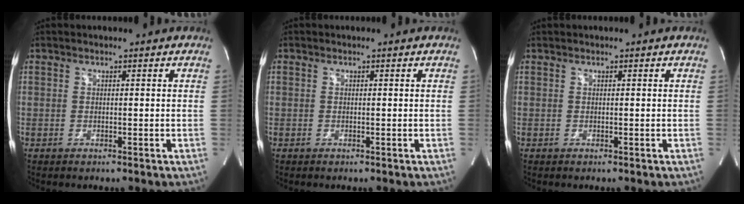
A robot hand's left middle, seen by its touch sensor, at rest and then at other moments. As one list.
[{"total": 0.0}, {"total": 0.0}]